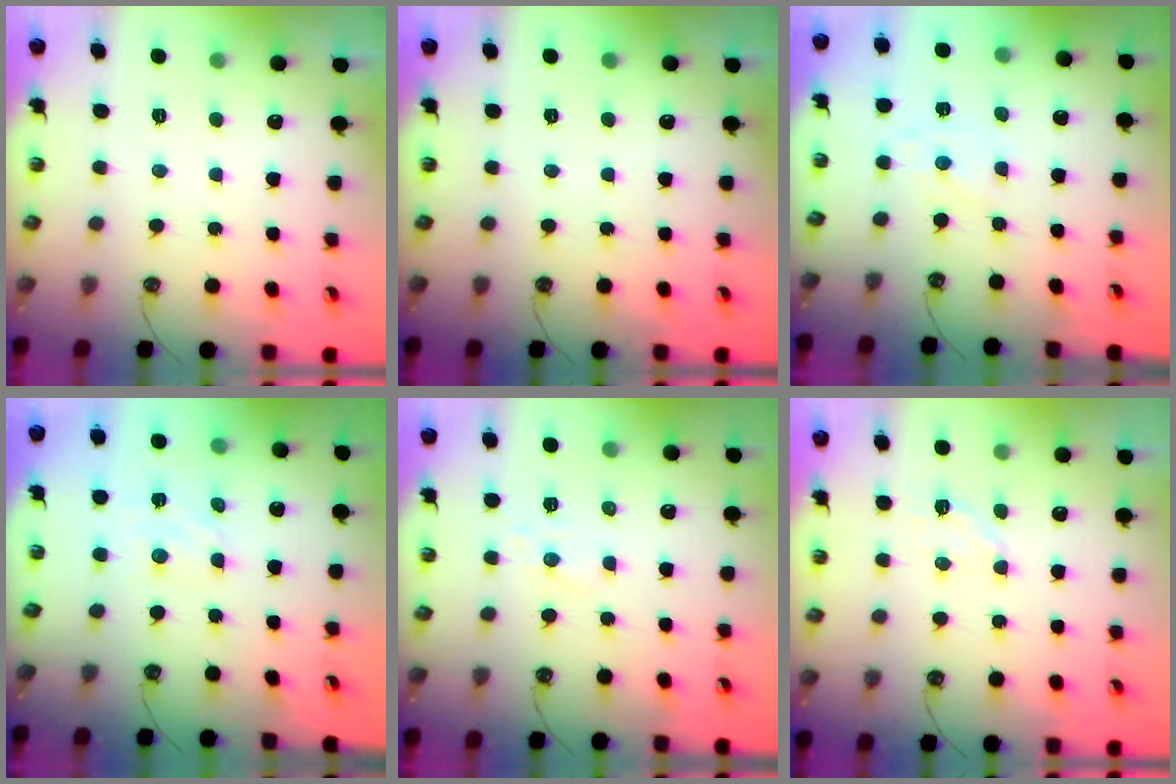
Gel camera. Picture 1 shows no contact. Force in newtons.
{"total": 0.0}
{"total": 3.1, "press": 3.0, "slide": 0.4}
{"total": 2.5, "press": 2.5, "slide": 0.3}
{"total": 5.3, "press": 5.3, "slide": 0.6}
{"total": 3.0, "press": 2.9, "slide": 0.7}